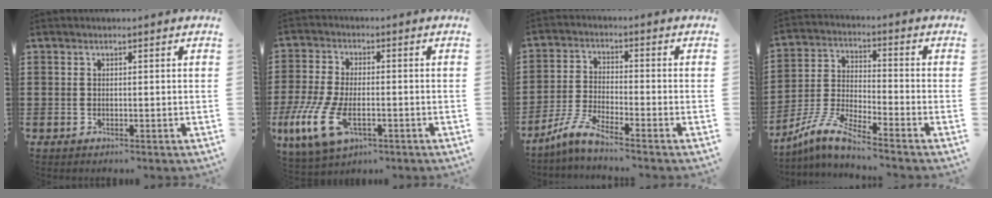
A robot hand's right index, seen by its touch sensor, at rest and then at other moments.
{"total": 7.5, "force": [-2.0, 3.1, 6.6], "torque": [-0.160, -0.017, -0.038]}
{"total": 5.4, "force": [-4.6, 0.1, 2.9], "torque": [-0.083, -0.015, -0.097]}
{"total": 7.1, "force": [-6.2, 0.3, 3.4], "torque": [-0.097, -0.011, -0.128]}